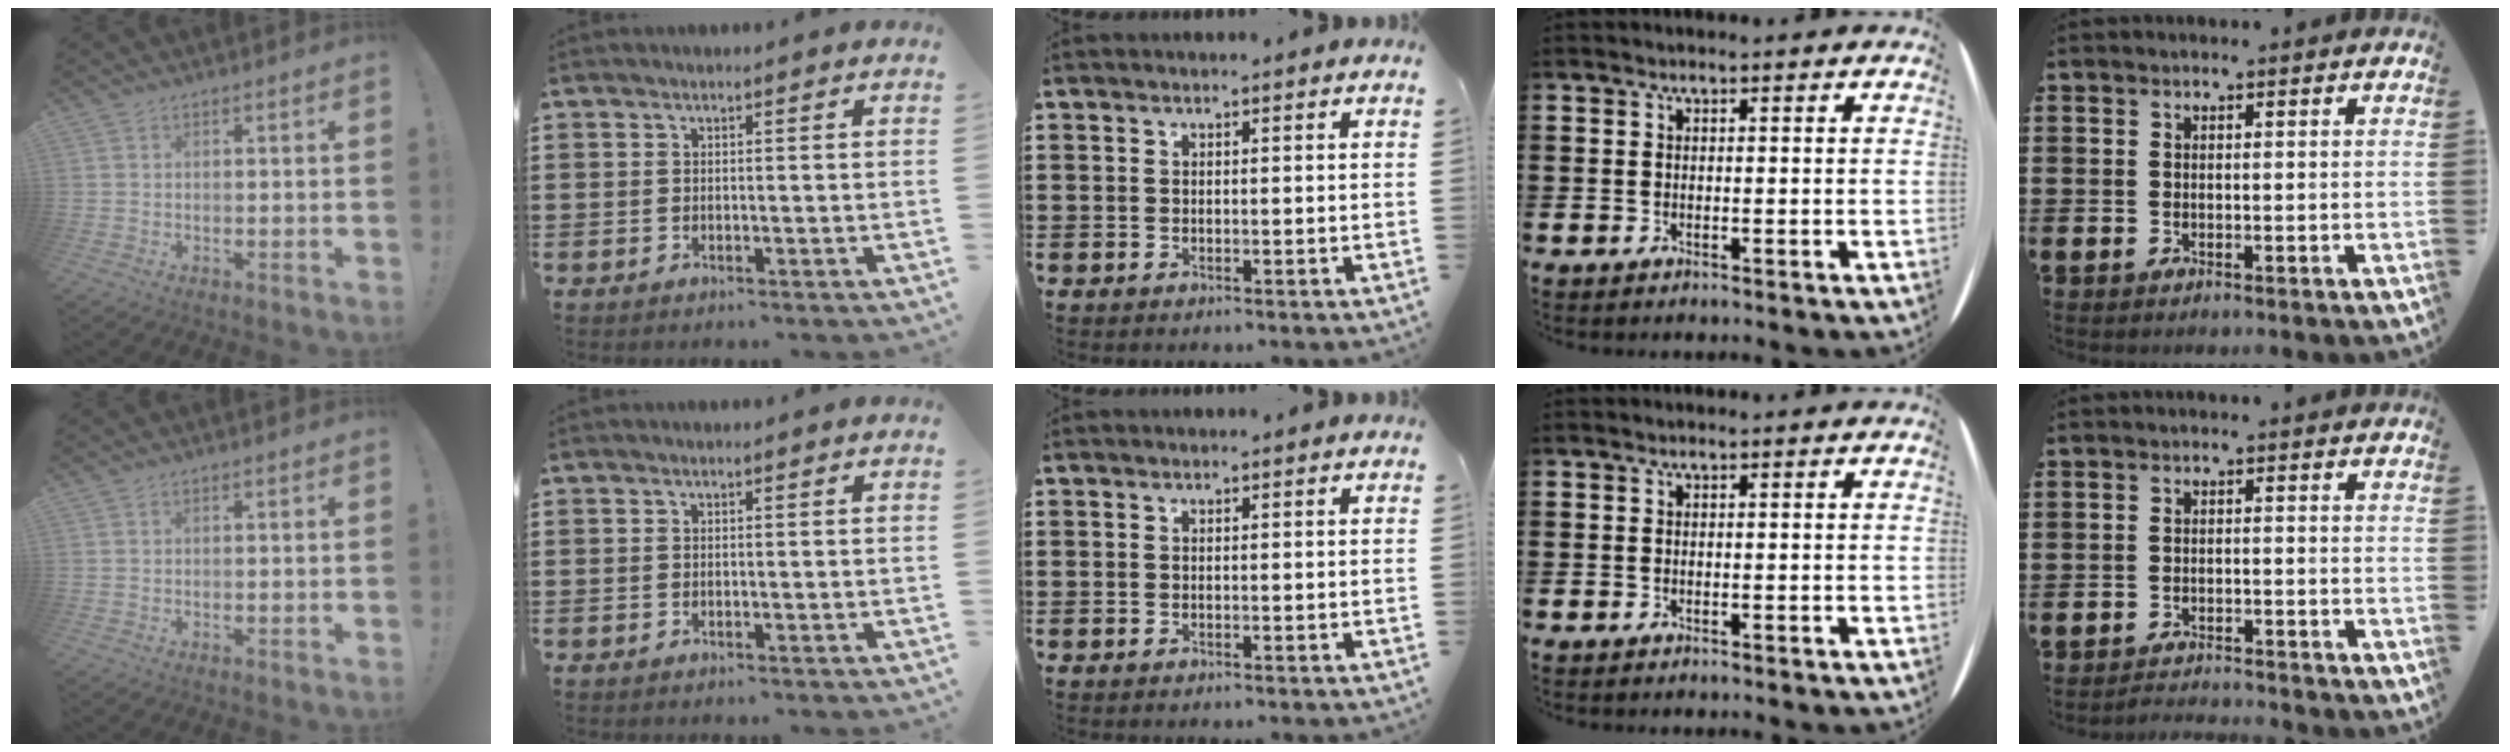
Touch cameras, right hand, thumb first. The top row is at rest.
{"little": {"total": 1.8, "force": [-1.8, -0.1, -0.1], "torque": [-0.003, 0.005, -0.039]}}